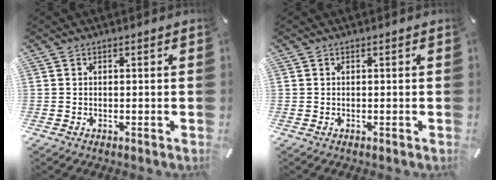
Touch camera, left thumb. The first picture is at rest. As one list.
[{"total": 0.0}]